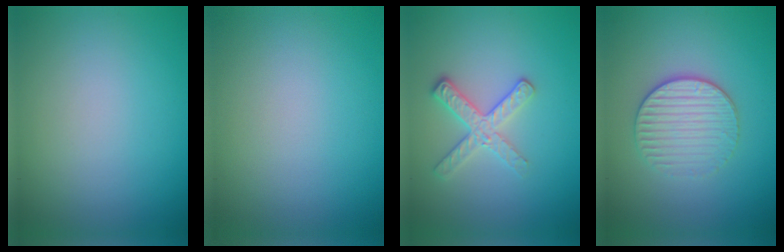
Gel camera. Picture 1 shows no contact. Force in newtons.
{"total": 0.0}
{"total": 2.8, "press": 2.6, "slide": 1.0}
{"total": 3.2, "press": 2.9, "slide": 1.4}